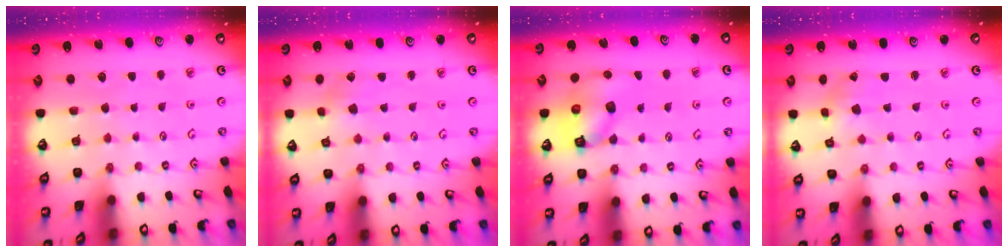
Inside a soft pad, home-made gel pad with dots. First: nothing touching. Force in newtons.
{"total": 2.5, "press": 2.5, "slide": 0.4}
{"total": 9.8, "press": 9.7, "slide": 1.6}
{"total": 1.0, "press": 1.0, "slide": 0.2}